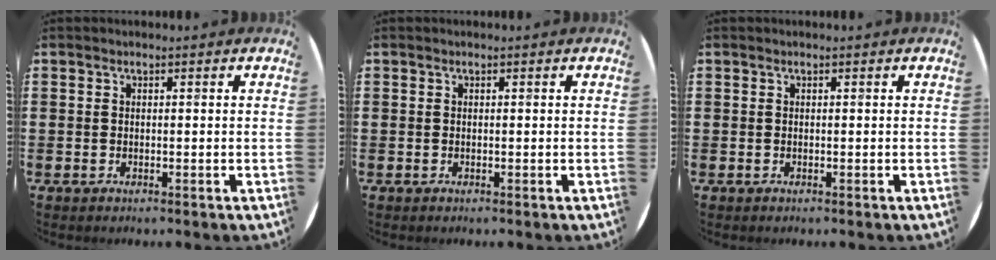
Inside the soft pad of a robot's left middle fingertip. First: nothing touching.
{"total": 0.0}
{"total": 0.0}